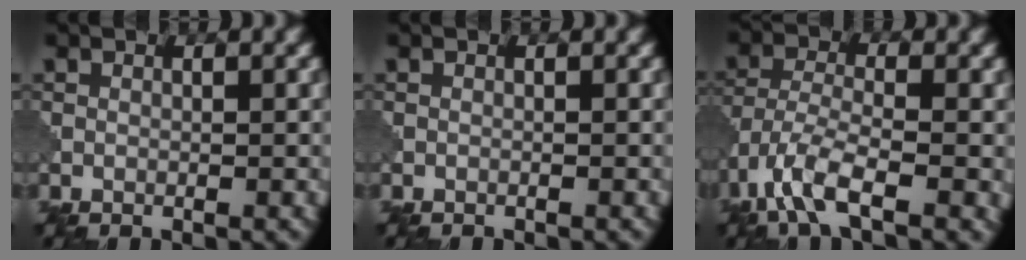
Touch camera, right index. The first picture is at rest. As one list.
[{"total": 0.7, "force": [-0.7, 0.0, 0.1], "torque": [0.004, -0.004, -0.012]}, {"total": 6.8, "force": [-3.8, 2.3, 5.2], "torque": [-0.113, -0.004, -0.084]}]